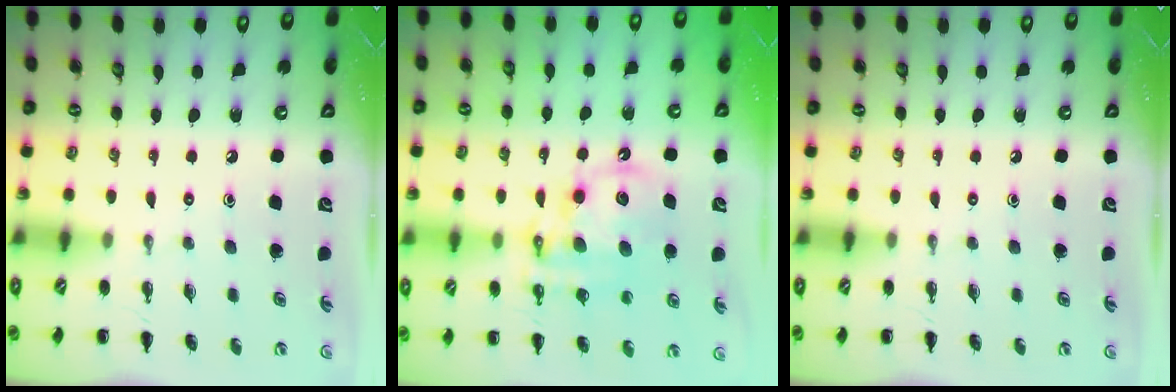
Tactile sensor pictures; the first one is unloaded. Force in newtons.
{"total": 13.8, "press": 13.4, "slide": 3.3}
{"total": 0.0}